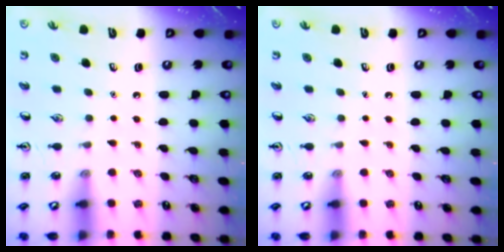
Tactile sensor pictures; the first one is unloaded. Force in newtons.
{"total": 0.0}